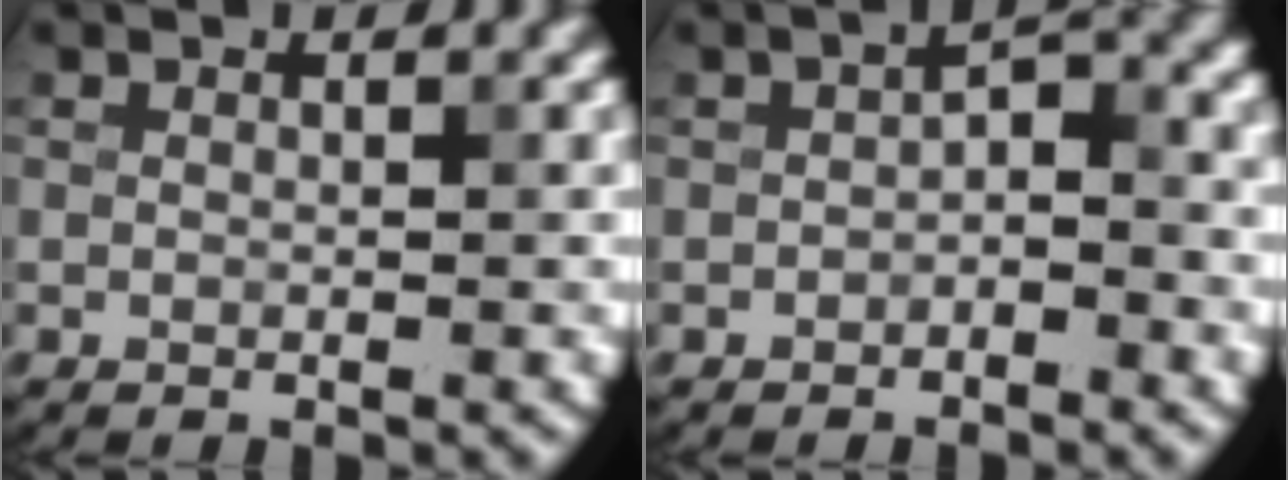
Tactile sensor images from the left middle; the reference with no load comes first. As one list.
[{"total": 2.5, "force": [-0.9, 1.2, 1.9], "torque": [-0.034, 0.009, -0.019]}]